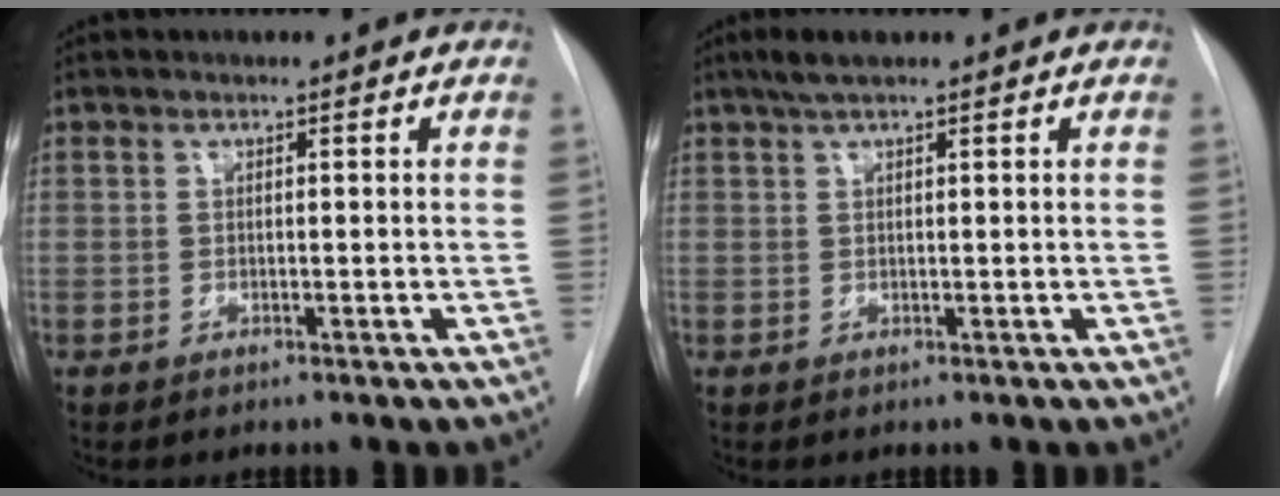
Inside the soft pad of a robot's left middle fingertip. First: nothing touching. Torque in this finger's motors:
{"motor_torque": [0.36, -0.32, 0.06, 0.01]}